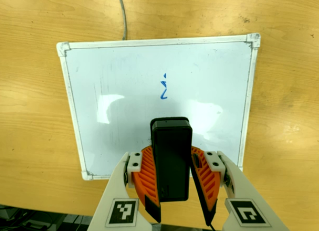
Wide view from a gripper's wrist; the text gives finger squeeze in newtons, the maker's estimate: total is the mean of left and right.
{"total": 9.6, "left": 9.6, "right": 9.6}